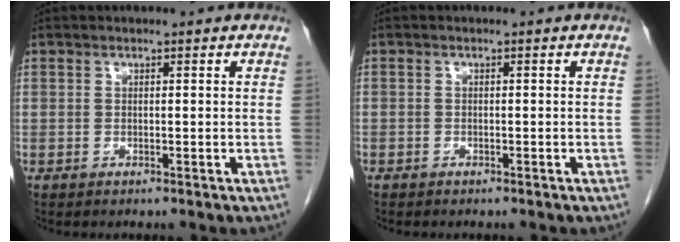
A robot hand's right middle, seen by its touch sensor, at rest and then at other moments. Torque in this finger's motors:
{"motor_torque": [1.03, -1.01, -0.40, -0.21]}